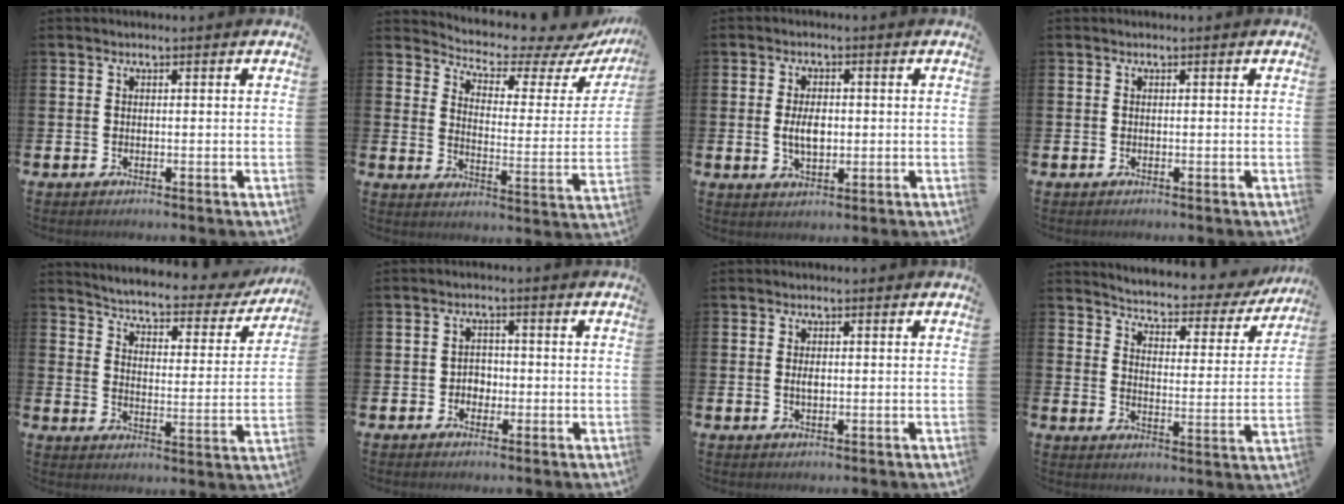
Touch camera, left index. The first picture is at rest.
{"total": 6.0, "force": [5.7, 1.6, 1.2], "torque": [-0.044, -0.056, 0.089]}
{"total": 4.0, "force": [0.1, 2.3, 3.3], "torque": [-0.048, 0.002, -0.003]}
{"total": 0.0}
{"total": 4.1, "force": [3.8, 0.9, 1.3], "torque": [-0.041, -0.035, 0.053]}
{"total": 2.3, "force": [-0.8, 2.0, 0.8], "torque": [-0.012, 0.004, -0.021]}
{"total": 1.1, "force": [0.1, 0.6, 1.0], "torque": [-0.020, 0.005, 0.000]}
{"total": 3.8, "force": [3.7, 0.8, 0.8], "torque": [-0.040, -0.033, 0.055]}